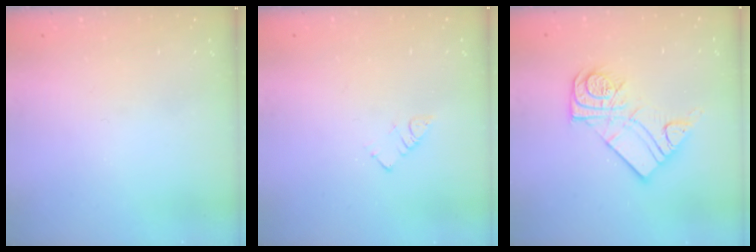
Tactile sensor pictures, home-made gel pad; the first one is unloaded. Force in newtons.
{"total": 2.9, "press": 2.9, "slide": 0.2}
{"total": 12.9, "press": 12.8, "slide": 0.9}